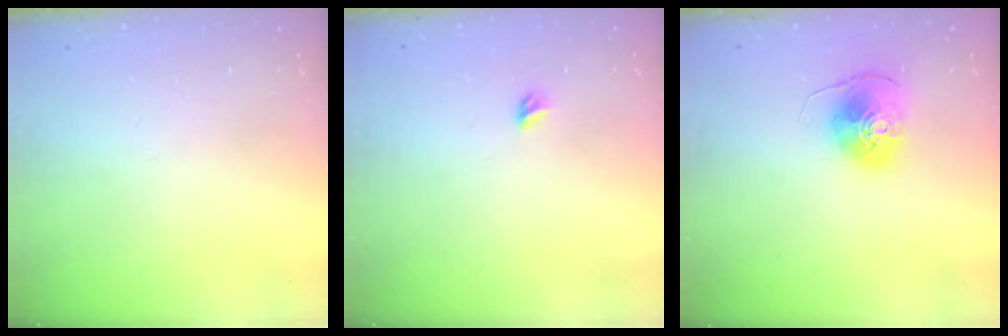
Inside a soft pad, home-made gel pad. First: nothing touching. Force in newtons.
{"total": 3.5, "press": 3.4, "slide": 0.7}
{"total": 8.3, "press": 8.3, "slide": 0.5}